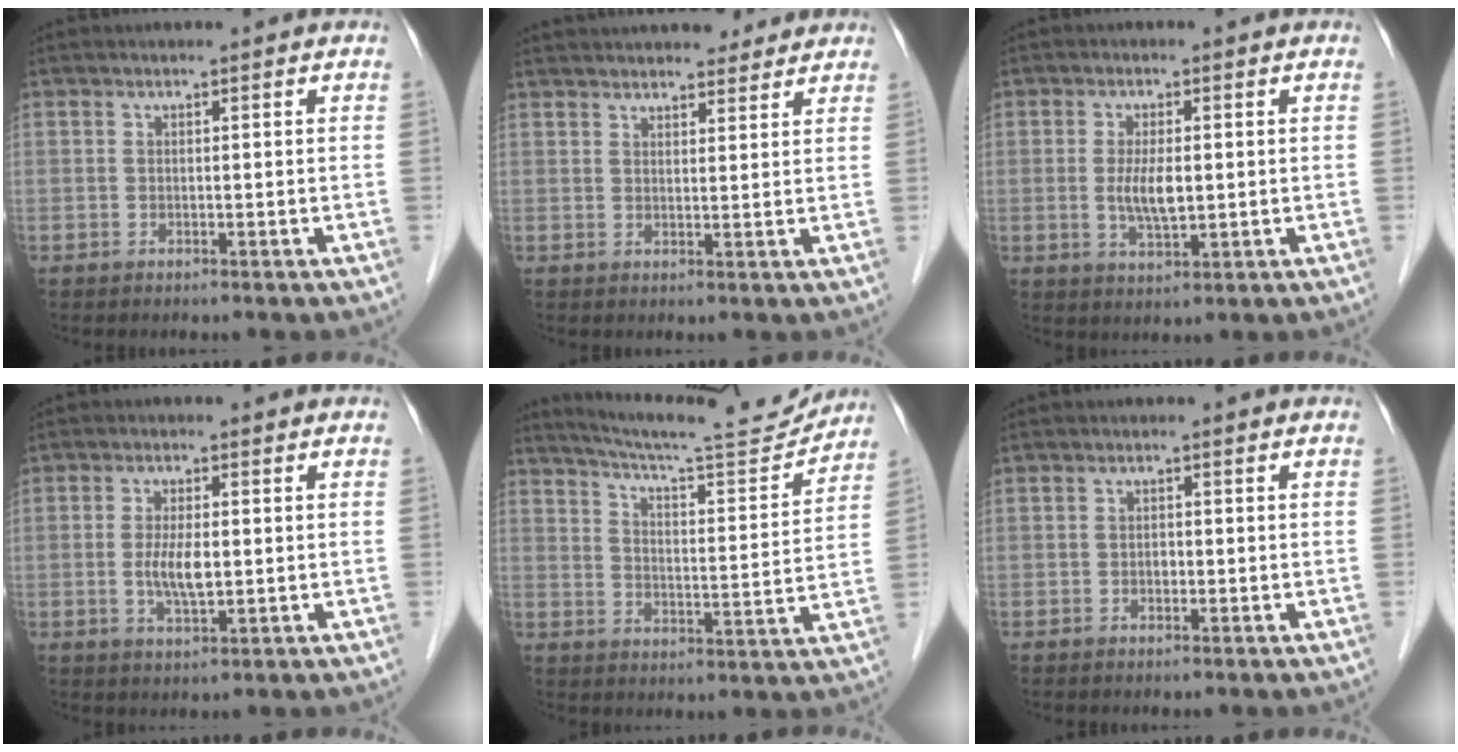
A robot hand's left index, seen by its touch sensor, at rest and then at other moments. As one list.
[{"total": 14.2, "force": [13.0, 3.4, 4.6], "torque": [-0.064, 0.035, 0.181]}, {"total": 4.7, "force": [0.0, 1.4, 4.4], "torque": [-0.091, -0.009, 0.001]}, {"total": 4.7, "force": [-0.3, 1.3, 4.5], "torque": [-0.092, -0.007, -0.005]}, {"total": 15.7, "force": [15.0, 0.4, 4.5], "torque": [-0.078, -0.027, 0.213]}, {"total": 1.0, "force": [-0.3, 0.7, 0.7], "torque": [-0.011, 0.001, -0.007]}]